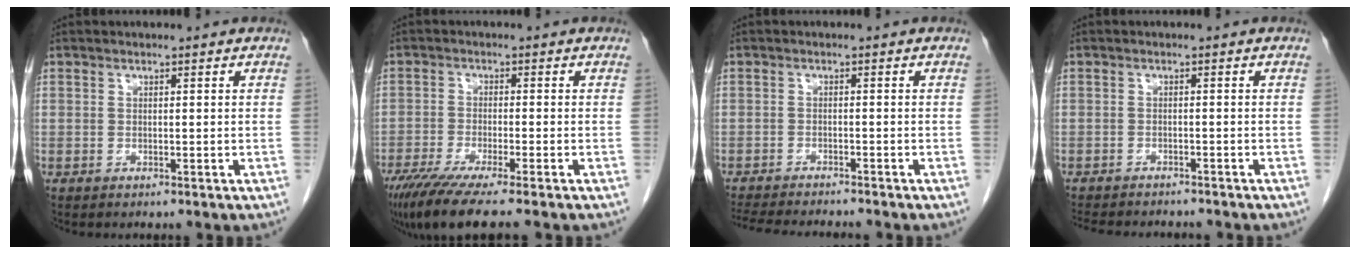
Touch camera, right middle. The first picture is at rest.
{"total": 9.9, "force": [-7.6, -0.1, 6.3], "torque": [-0.096, -0.026, -0.125]}
{"total": 10.2, "force": [-9.4, 0.9, 3.9], "torque": [-0.057, -0.013, -0.137]}
{"total": 9.8, "force": [-8.8, 2.3, 3.4], "torque": [-0.059, -0.007, -0.118]}